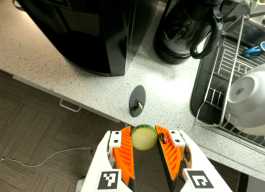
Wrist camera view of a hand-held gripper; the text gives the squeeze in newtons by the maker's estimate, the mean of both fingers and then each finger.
{"total": 10.5, "left": 10.4, "right": 10.6}